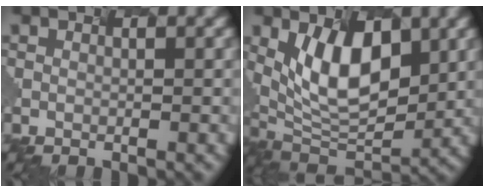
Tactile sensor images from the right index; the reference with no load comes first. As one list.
[{"total": 7.4, "force": [1.2, 3.8, 6.3], "torque": [-0.124, -0.007, 0.032]}]